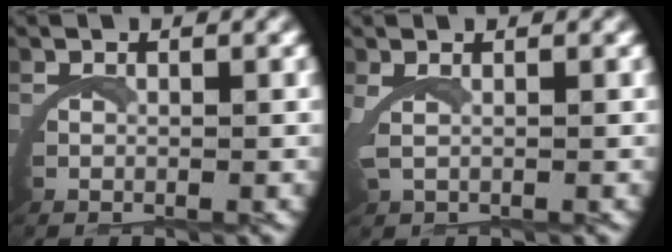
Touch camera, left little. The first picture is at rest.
{"total": 1.6, "force": [0.8, 0.3, 1.4], "torque": [-0.044, -0.003, 0.019]}